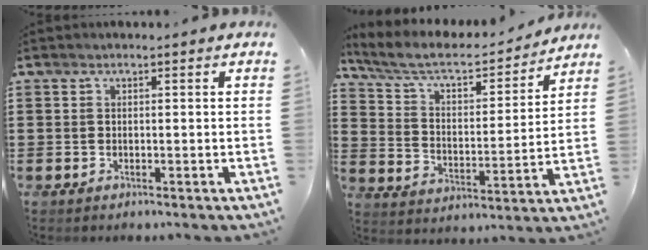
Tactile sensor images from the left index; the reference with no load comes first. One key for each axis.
{"total": 6.6, "fx": 5.6, "fy": 1.8, "fz": 2.9, "tx": -0.083, "ty": -0.033, "tz": 0.091}